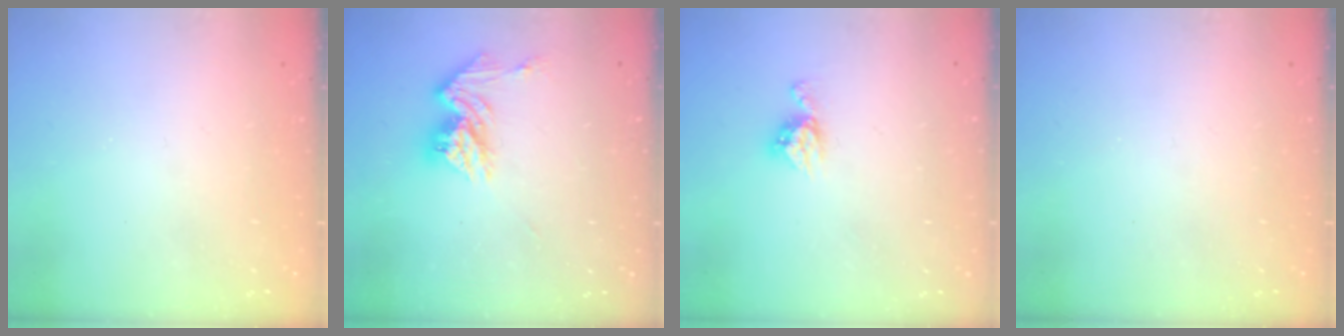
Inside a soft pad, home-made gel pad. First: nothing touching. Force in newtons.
{"total": 11.2, "press": 11.2, "slide": 0.9}
{"total": 6.1, "press": 6.1, "slide": 0.4}
{"total": 0.0}